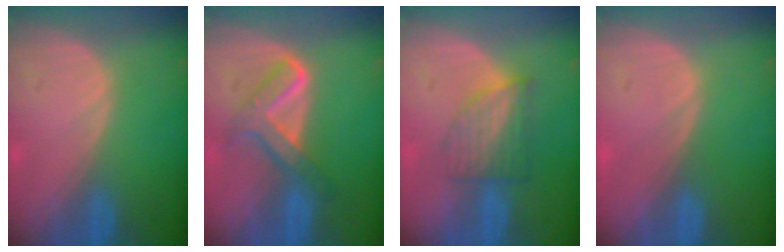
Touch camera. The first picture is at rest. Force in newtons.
{"total": 5.9, "press": 5.9, "slide": 0.2}
{"total": 6.3, "press": 5.6, "slide": 2.9}
{"total": 0.7, "press": 0.0, "slide": 0.7}